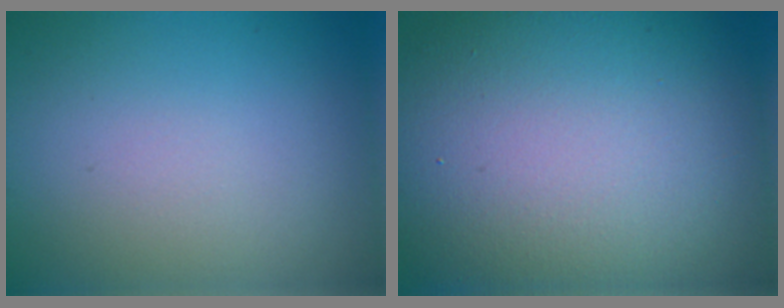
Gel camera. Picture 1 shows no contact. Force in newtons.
{"total": 15.8, "press": 15.8, "slide": 0.6}